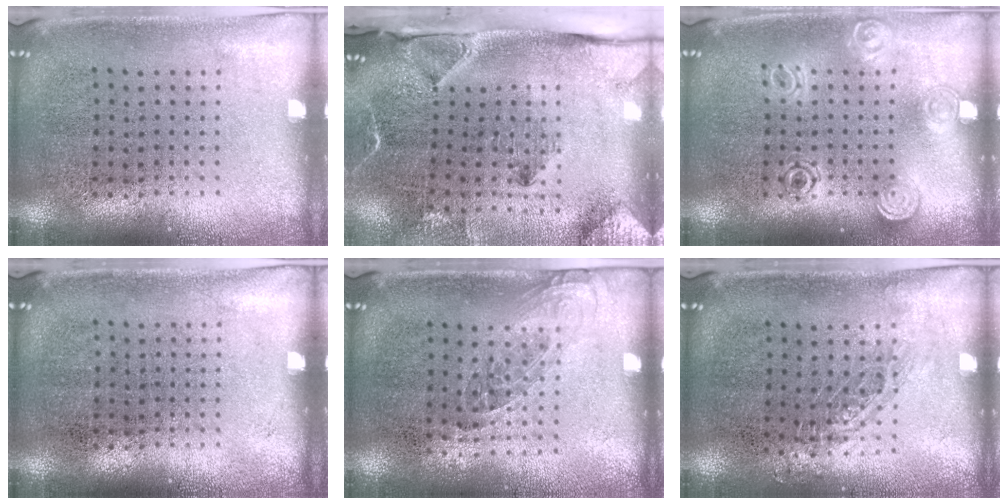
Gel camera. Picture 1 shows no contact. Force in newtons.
{"total": 3.4, "press": 2.4, "slide": 2.4}
{"total": 1.4, "press": 1.2, "slide": 0.7}
{"total": 0.0}
{"total": 1.2, "press": 1.0, "slide": 0.7}
{"total": 0.8, "press": 0.8, "slide": 0.2}